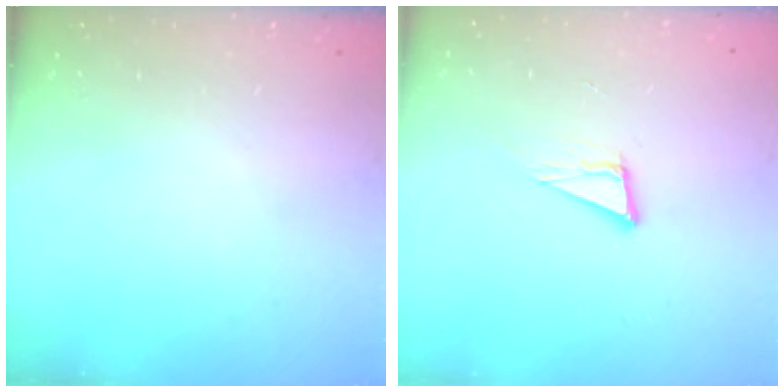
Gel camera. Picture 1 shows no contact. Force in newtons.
{"total": 7.7, "press": 7.0, "slide": 3.2}